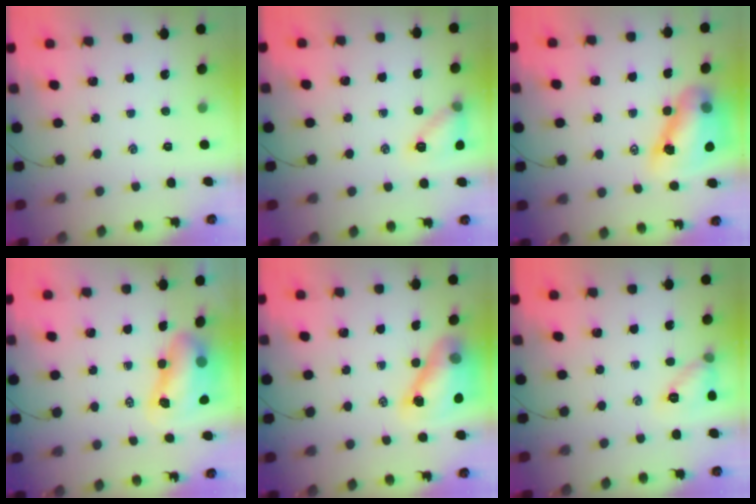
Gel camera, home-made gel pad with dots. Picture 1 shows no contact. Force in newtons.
{"total": 10.3, "press": 10.2, "slide": 1.1}
{"total": 13.8, "press": 13.3, "slide": 3.8}
{"total": 9.9, "press": 9.5, "slide": 2.7}
{"total": 13.8, "press": 13.2, "slide": 4.1}
{"total": 8.5, "press": 8.4, "slide": 1.4}